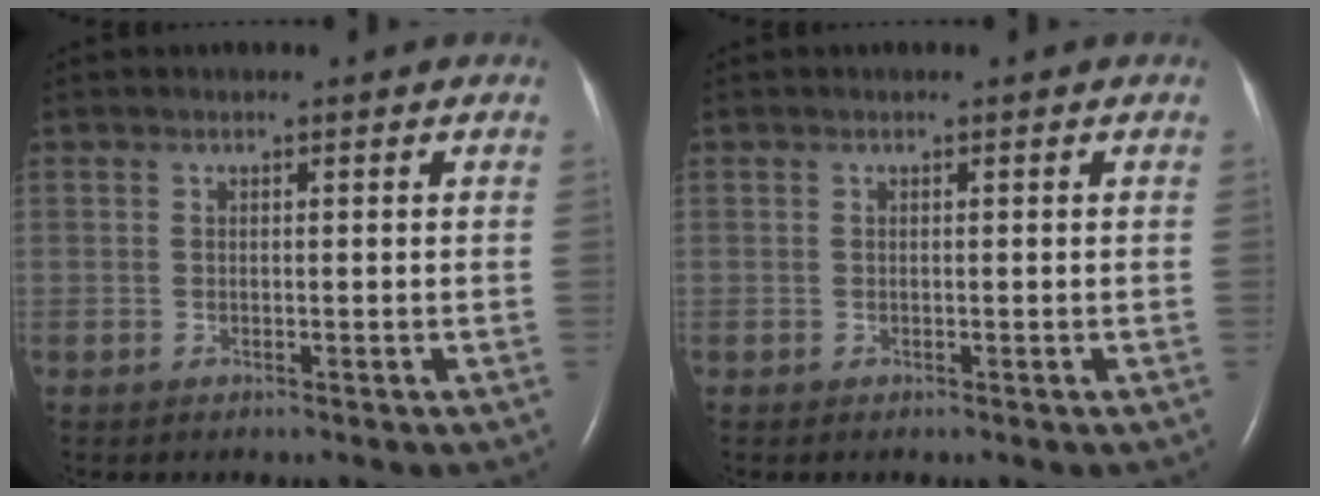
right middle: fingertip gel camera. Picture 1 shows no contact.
{"total": 0.0}